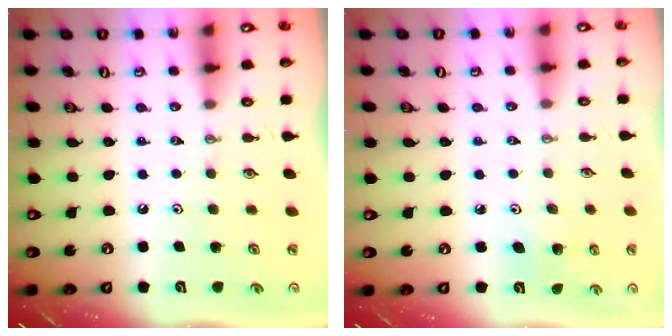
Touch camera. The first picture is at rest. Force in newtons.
{"total": 4.7, "press": 4.7, "slide": 0.2}